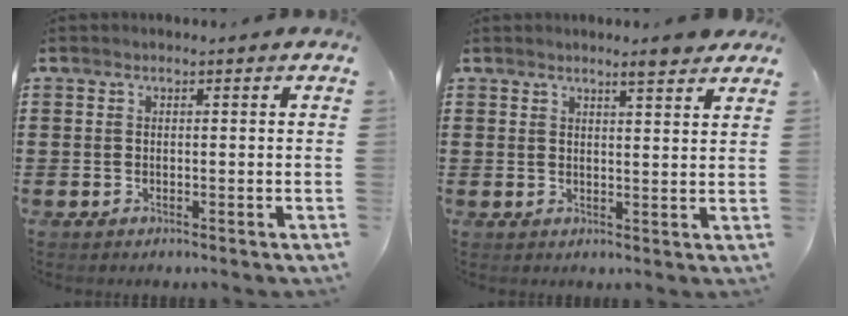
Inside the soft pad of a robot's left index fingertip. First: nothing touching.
{"total": 3.7, "force": [3.3, -0.1, 1.7], "torque": [-0.033, -0.010, 0.058]}